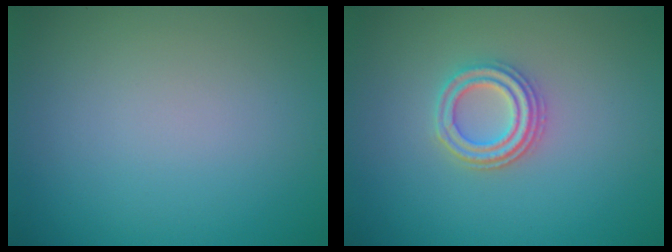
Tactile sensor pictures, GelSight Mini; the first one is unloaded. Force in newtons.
{"total": 2.9, "press": 2.7, "slide": 1.2}